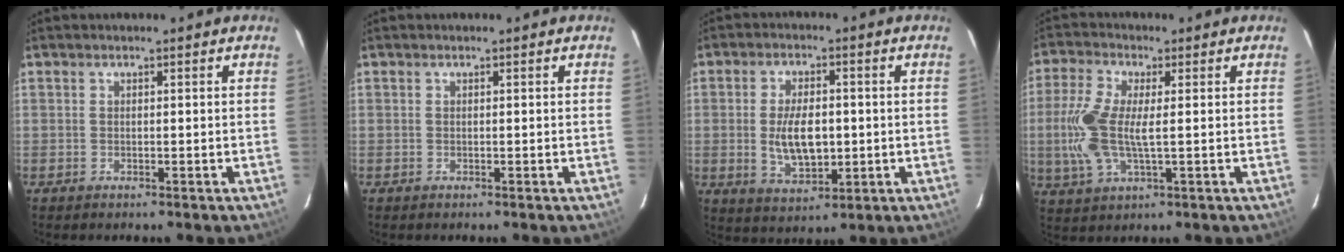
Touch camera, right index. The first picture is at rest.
{"total": 0.0}
{"total": 9.2, "force": [-0.5, 4.7, 8.0], "torque": [-0.153, -0.004, -0.001]}
{"total": 10.5, "force": [0.1, 4.2, 9.7], "torque": [-0.216, 0.002, 0.001]}